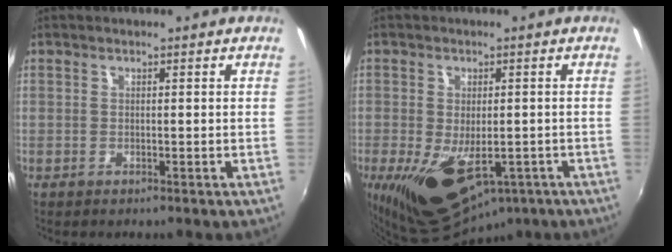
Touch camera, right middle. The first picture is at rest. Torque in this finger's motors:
{"motor_torque": [1.88, -0.26, 1.05, 0.21]}